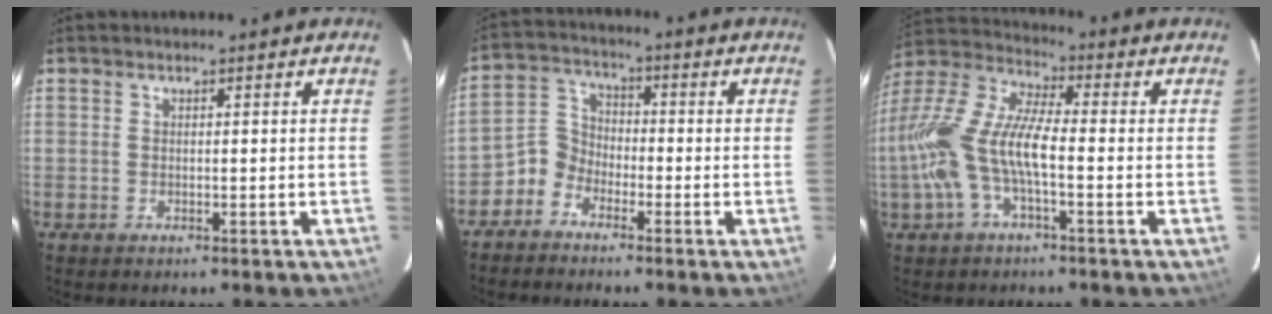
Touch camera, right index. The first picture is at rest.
{"total": 5.1, "force": [-3.3, 3.8, 0.9], "torque": [-0.021, 0.023, -0.081]}
{"total": 15.6, "force": [-3.2, 5.1, 14.3], "torque": [-0.294, 0.002, -0.066]}